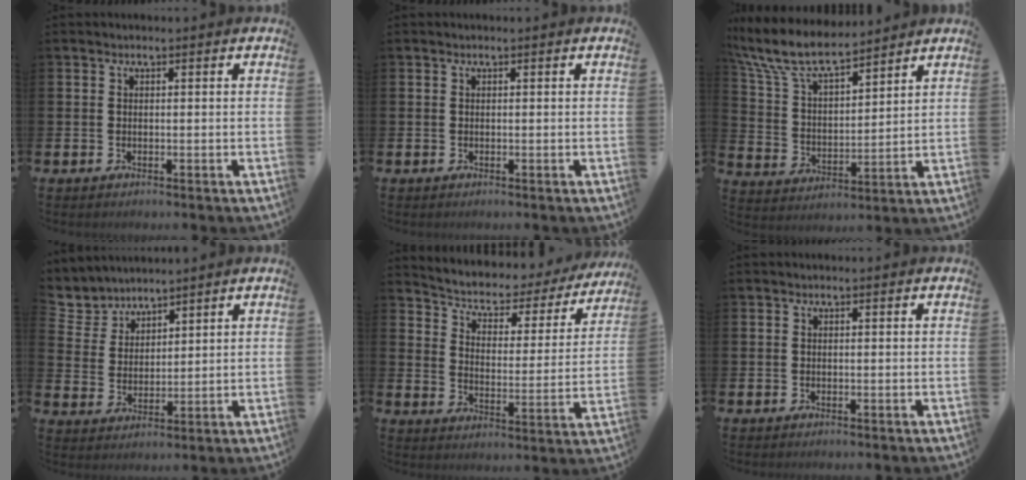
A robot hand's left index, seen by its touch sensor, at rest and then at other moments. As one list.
[{"total": 0.0}, {"total": 8.8, "force": [8.0, 1.9, 3.2], "torque": [-0.101, -0.041, 0.143]}, {"total": 4.8, "force": [4.5, 1.7, -0.4], "torque": [-0.022, -0.023, 0.082]}, {"total": 4.5, "force": [3.9, 1.9, 1.1], "torque": [-0.052, -0.031, 0.057]}, {"total": 0.0}]